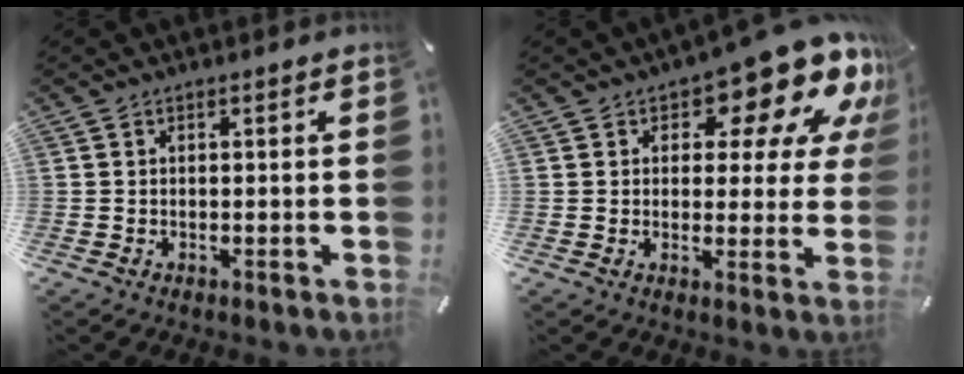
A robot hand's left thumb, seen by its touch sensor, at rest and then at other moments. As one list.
[{"total": 15.0, "force": [10.0, 6.6, 9.1], "torque": [-0.118, -0.078, 0.162]}]